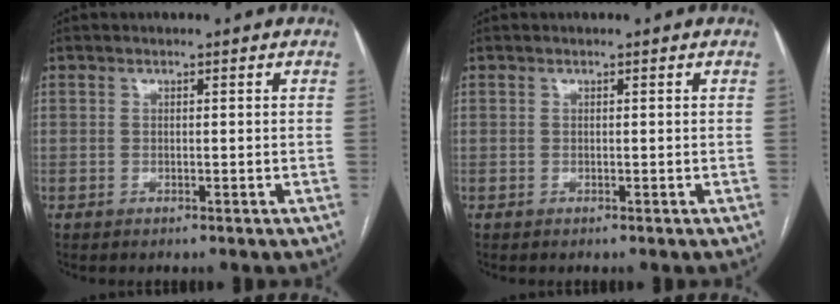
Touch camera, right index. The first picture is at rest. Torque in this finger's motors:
{"motor_torque": [0.04, 0.04, 0.00, 0.00]}